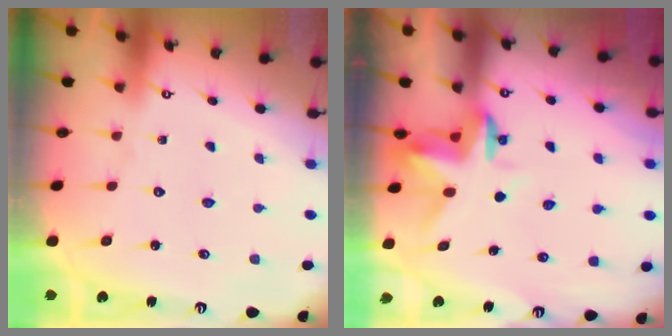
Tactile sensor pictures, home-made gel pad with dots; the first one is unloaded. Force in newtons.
{"total": 3.4, "press": 3.4, "slide": 0.3}